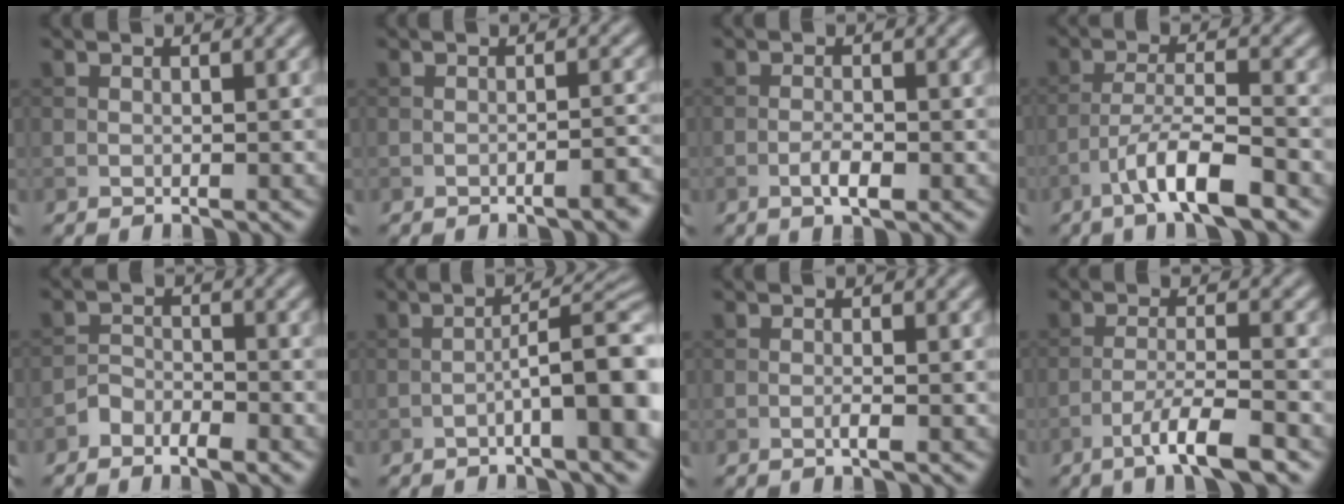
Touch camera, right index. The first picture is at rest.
{"total": 2.4, "force": [-1.5, 0.5, 1.8], "torque": [-0.020, 0.009, -0.026]}
{"total": 2.1, "force": [-1.0, 0.6, 1.8], "torque": [-0.032, 0.002, -0.020]}
{"total": 6.1, "force": [-3.8, 1.1, 4.6], "torque": [-0.080, 0.006, -0.072]}
{"total": 2.3, "force": [-1.7, 1.2, 1.1], "torque": [-0.015, 0.006, -0.035]}
{"total": 8.2, "force": [-2.4, 1.6, 7.7], "torque": [-0.108, 0.017, -0.041]}
{"total": 0.9, "force": [-0.3, 0.1, 0.9], "torque": [-0.016, 0.001, -0.009]}
{"total": 5.2, "force": [-3.2, 0.6, 4.0], "torque": [-0.070, 0.004, -0.061]}